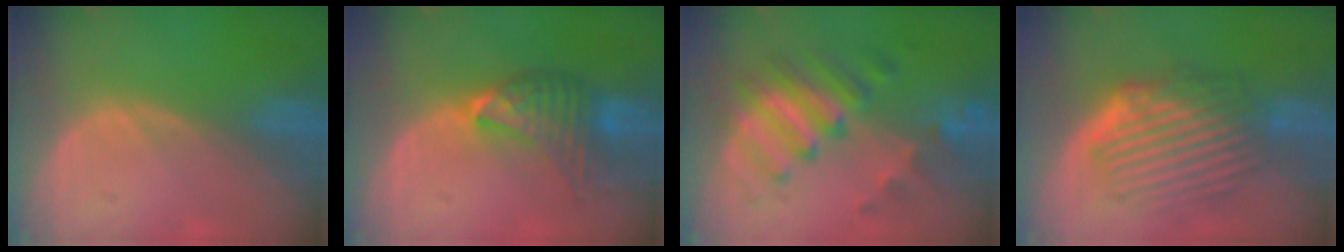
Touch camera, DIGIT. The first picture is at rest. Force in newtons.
{"total": 7.0, "press": 6.9, "slide": 1.1}
{"total": 8.0, "press": 8.0, "slide": 0.2}
{"total": 9.6, "press": 8.5, "slide": 4.5}